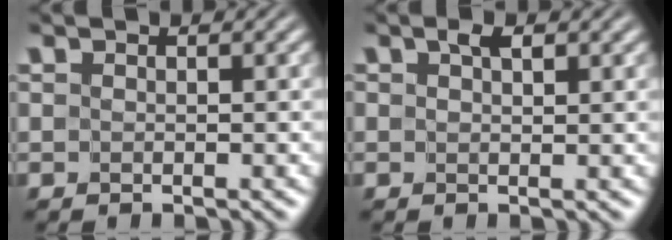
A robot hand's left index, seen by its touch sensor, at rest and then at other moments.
{"total": 1.5, "force": [0.9, 0.5, 1.0], "torque": [-0.013, -0.001, 0.014]}